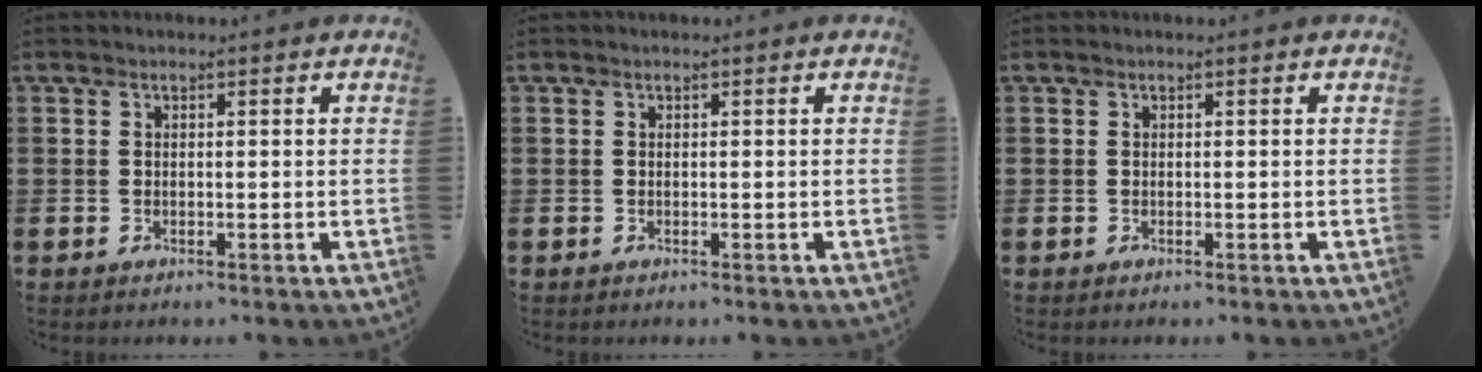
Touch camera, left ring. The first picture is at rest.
{"total": 0.0}
{"total": 0.0}